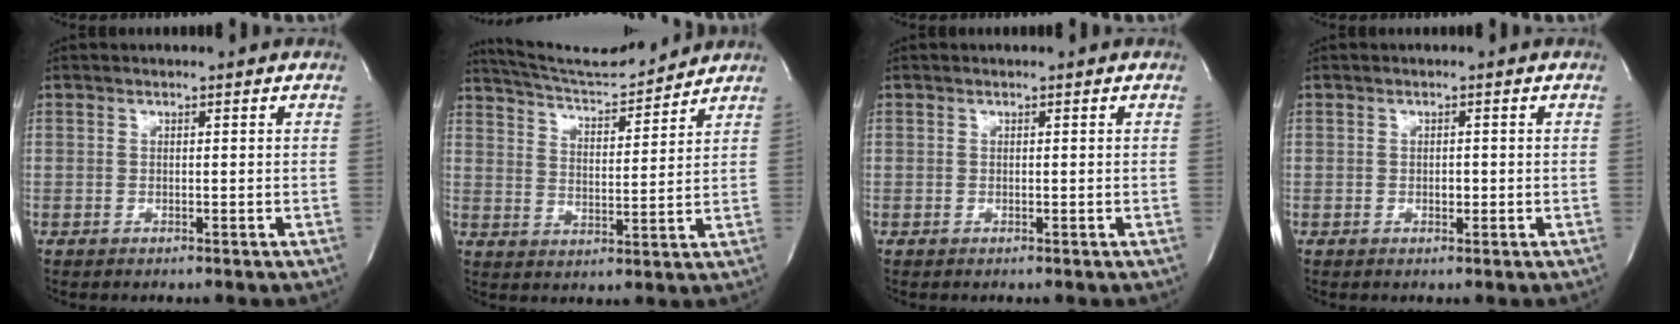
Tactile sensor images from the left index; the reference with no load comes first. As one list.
[{"total": 11.6, "force": [11.3, 0.5, 2.6], "torque": [-0.051, 0.005, 0.187]}, {"total": 0.0}, {"total": 0.8, "force": [-0.1, 0.5, 0.6], "torque": [-0.009, 0.000, -0.002]}]